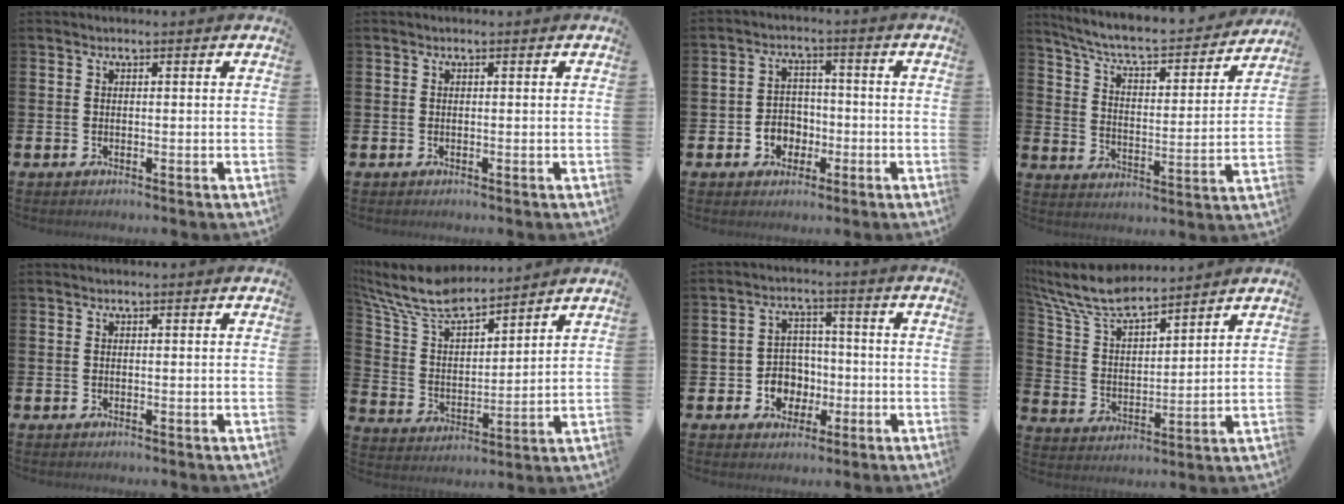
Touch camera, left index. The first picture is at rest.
{"total": 0.0}
{"total": 3.9, "force": [-1.1, 3.5, 1.2], "torque": [-0.017, -0.004, -0.029]}
{"total": 7.3, "force": [6.5, 1.3, 2.9], "torque": [-0.084, -0.047, 0.107]}
{"total": 0.0}
{"total": 9.5, "force": [8.5, 2.3, 3.4], "torque": [-0.103, -0.053, 0.149]}
{"total": 5.0, "force": [-1.1, 4.7, 1.4], "torque": [-0.033, 0.004, -0.025]}
{"total": 8.6, "force": [7.9, 1.9, 3.0], "torque": [-0.092, -0.048, 0.139]}